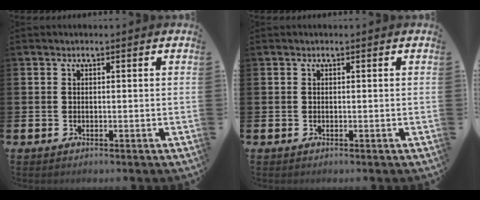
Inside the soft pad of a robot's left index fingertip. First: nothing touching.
{"total": 0.0}